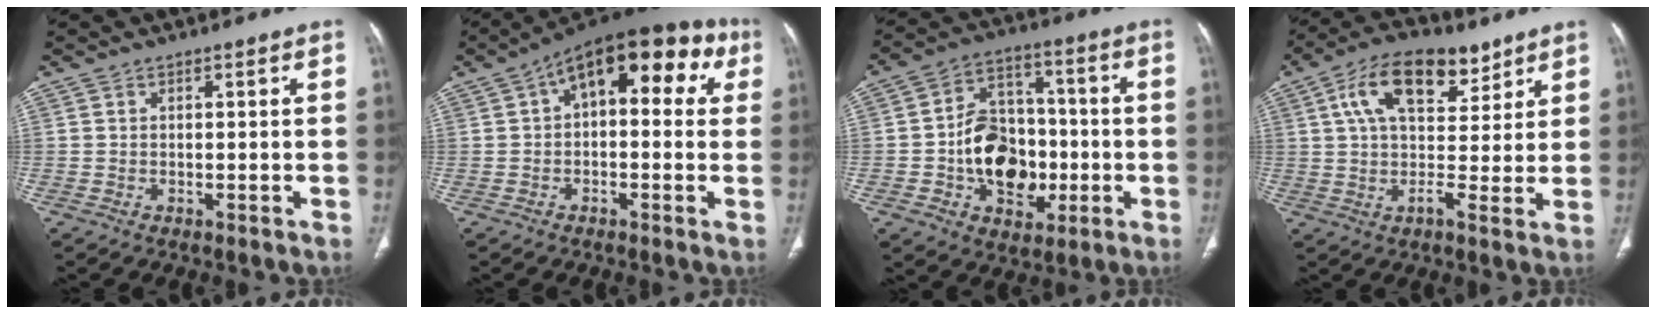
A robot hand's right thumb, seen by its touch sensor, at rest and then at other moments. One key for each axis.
{"total": 16.6, "fx": 4.8, "fy": 8.7, "fz": 13.3, "tx": -0.131, "ty": 0.040, "tz": 0.054}
{"total": 15.9, "fx": -2.9, "fy": 11.6, "fz": 10.6, "tx": -0.117, "ty": 0.033, "tz": -0.041}
{"total": 14.1, "fx": 6.8, "fy": 7.4, "fz": 10.0, "tx": -0.135, "ty": -0.004, "tz": 0.111}